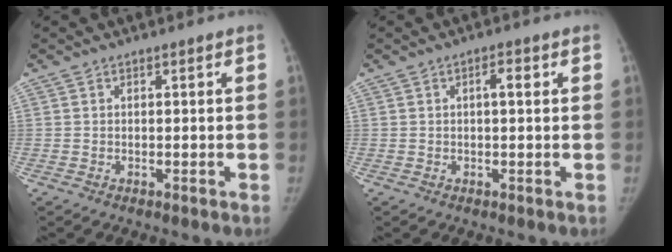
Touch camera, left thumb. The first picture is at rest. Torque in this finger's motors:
{"motor_torque": [-0.26, 0.05, 0.37, 0.15, -0.01]}